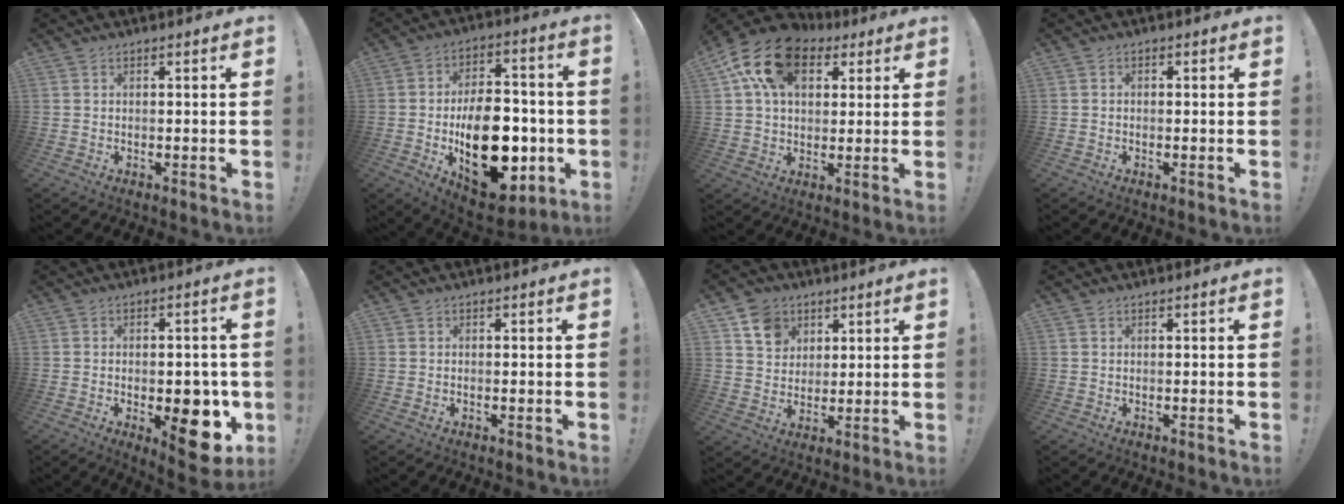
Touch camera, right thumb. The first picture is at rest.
{"total": 24.2, "force": [-5.4, 14.4, 18.8], "torque": [-0.292, 0.029, -0.068]}
{"total": 17.5, "force": [7.4, 11.8, 10.5], "torque": [-0.183, -0.017, 0.137]}
{"total": 0.9, "force": [-0.6, 0.4, 0.5], "torque": [-0.011, 0.004, -0.011]}
{"total": 12.6, "force": [-3.4, 6.5, 10.3], "torque": [-0.096, 0.004, -0.043]}
{"total": 0.0}
{"total": 9.5, "force": [5.0, 7.6, 2.6], "torque": [-0.037, -0.026, 0.100]}
{"total": 0.0}